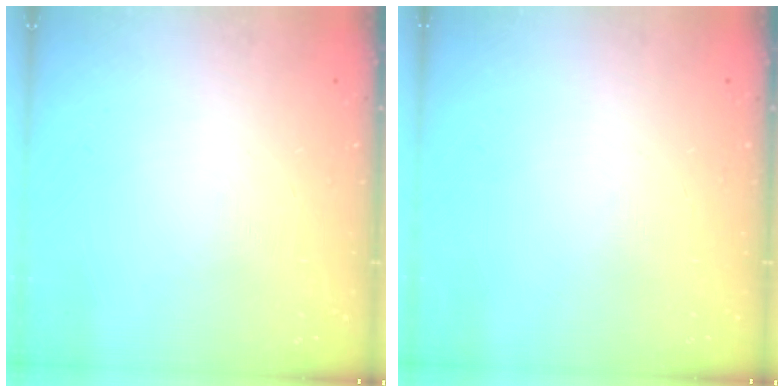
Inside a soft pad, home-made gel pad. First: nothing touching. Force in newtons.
{"total": 0.0}